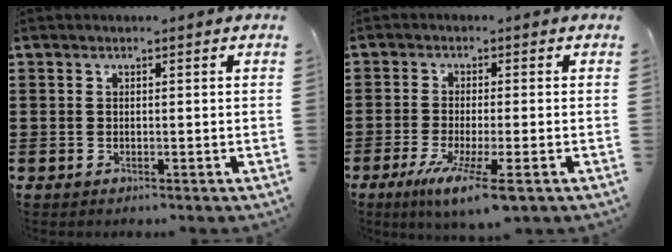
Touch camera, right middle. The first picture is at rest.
{"total": 6.5, "force": [-3.5, 0.5, 5.5], "torque": [-0.106, -0.017, -0.060]}